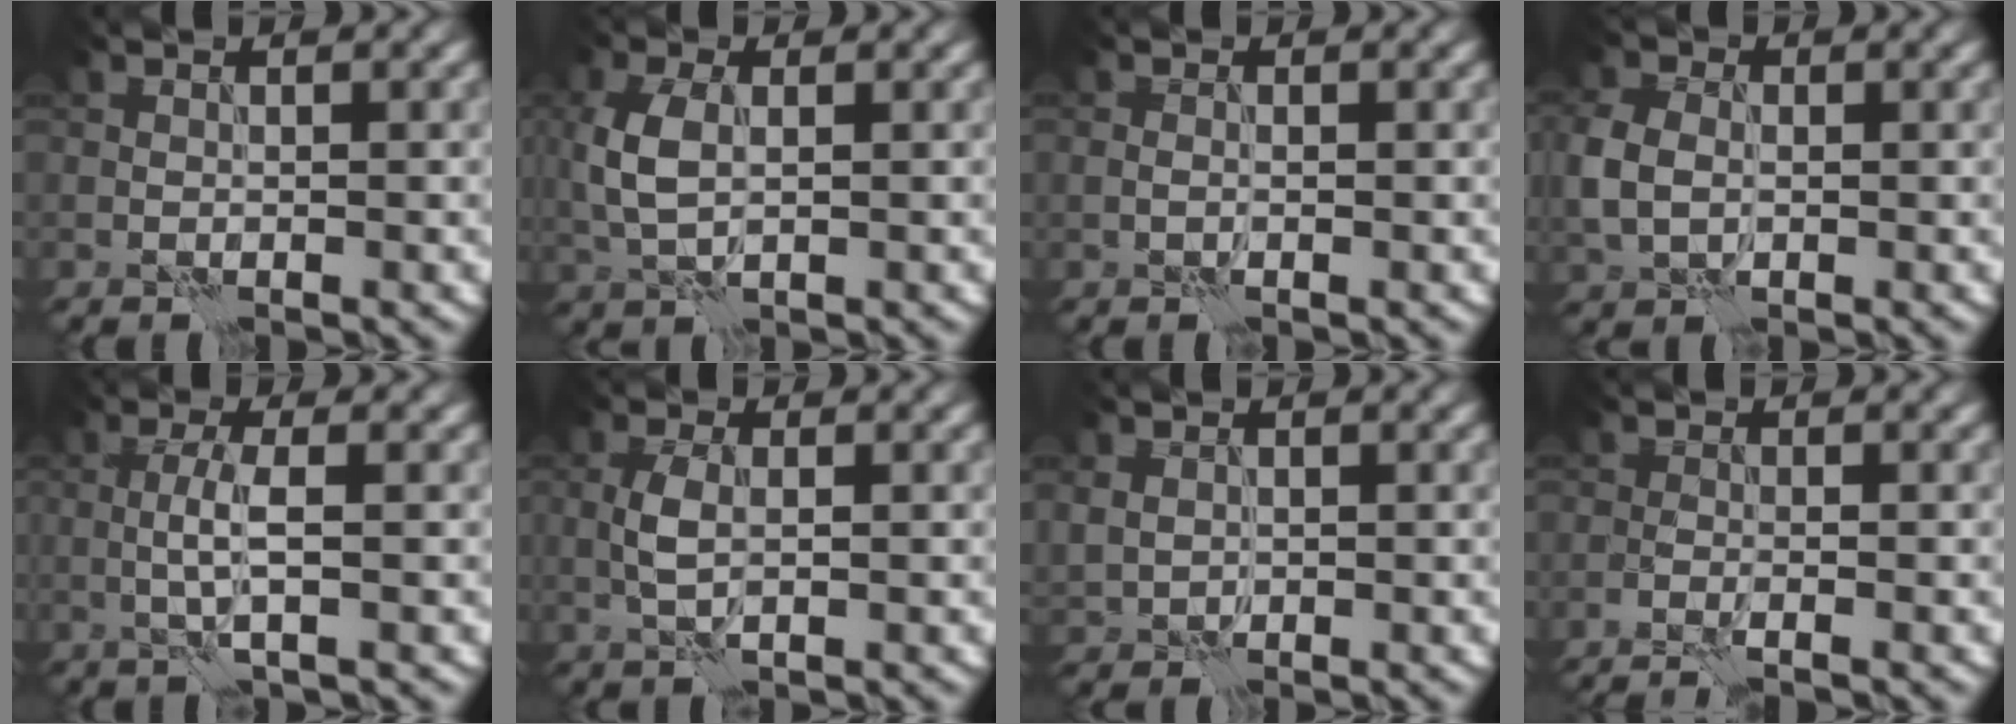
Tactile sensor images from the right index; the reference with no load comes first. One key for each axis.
{"total": 4.0, "fx": 0.3, "fy": 2.3, "fz": 3.2, "tx": -0.086, "ty": 0.004, "tz": 0.007}
{"total": 0.8, "fx": -0.1, "fy": 0.5, "fz": 0.7, "tx": -0.014, "ty": -0.001, "tz": -0.003}
{"total": 4.1, "fx": -0.1, "fy": 3.1, "fz": 2.6, "tx": -0.081, "ty": 0.001, "tz": 0.002}
{"total": 2.8, "fx": -0.3, "fy": 0.4, "fz": 2.8, "tx": -0.057, "ty": 0.005, "tz": -0.008}
{"total": 2.3, "fx": -0.1, "fy": 1.0, "fz": 2.1, "tx": -0.049, "ty": 0.002, "tz": -0.003}
{"total": 1.6, "fx": 0.5, "fy": 1.3, "fz": 0.7, "tx": -0.018, "ty": -0.002, "tz": 0.012}
{"total": 2.0, "fx": -1.4, "fy": 0.4, "fz": 1.4, "tx": -0.018, "ty": 0.004, "tz": -0.028}